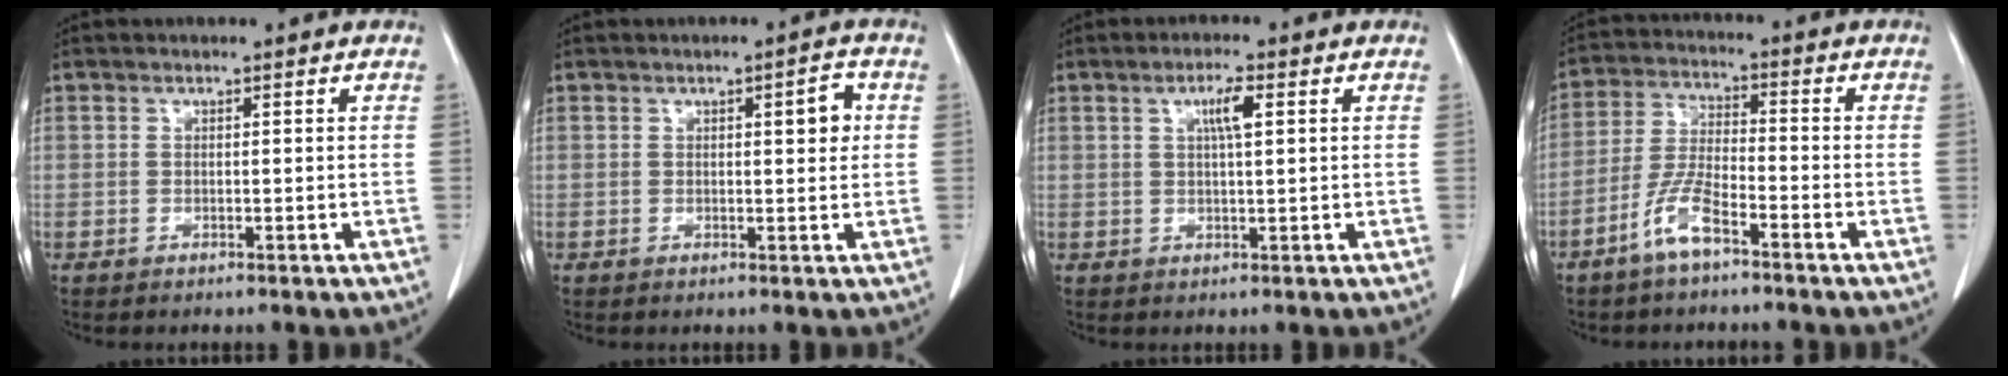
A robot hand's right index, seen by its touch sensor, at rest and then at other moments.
{"total": 3.2, "force": [0.8, 0.8, 3.0], "torque": [-0.039, 0.003, 0.009]}
{"total": 3.5, "force": [1.2, 0.4, 3.2], "torque": [-0.058, 0.002, 0.020]}
{"total": 6.9, "force": [-4.4, 1.2, 5.2], "torque": [-0.114, -0.003, -0.091]}